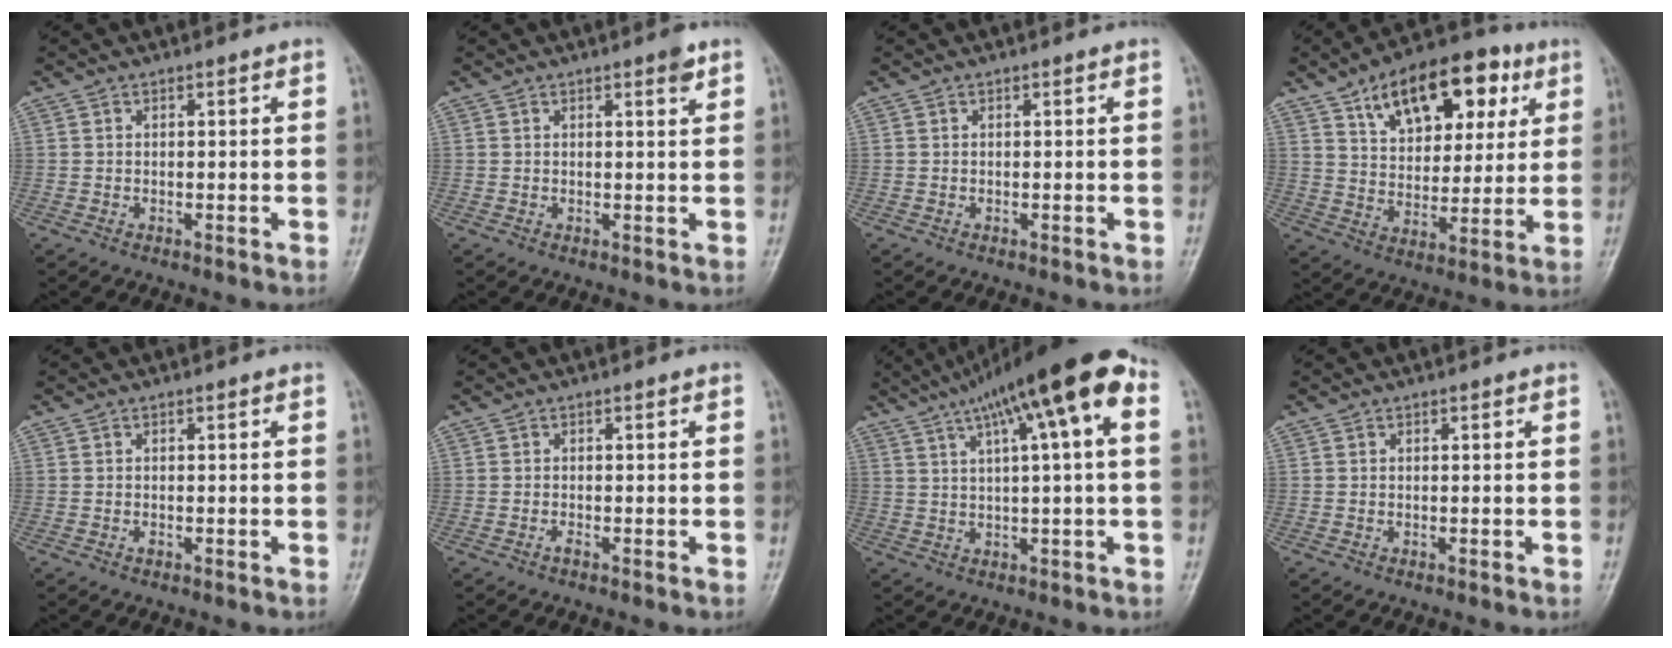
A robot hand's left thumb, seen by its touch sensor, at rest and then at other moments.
{"total": 2.2, "force": [1.4, 0.4, 1.6], "torque": [-0.022, -0.007, 0.017]}
{"total": 0.0}
{"total": 18.9, "force": [9.0, 10.6, 12.8], "torque": [-0.143, -0.018, 0.144]}
{"total": 0.5, "force": [-0.1, 0.3, 0.4], "torque": [-0.003, 0.000, -0.002]}
{"total": 0.6, "force": [-0.4, 0.1, 0.5], "torque": [-0.010, 0.001, -0.006]}
{"total": 16.8, "force": [6.7, 3.1, 15.1], "torque": [-0.247, 0.033, 0.103]}
{"total": 0.0}